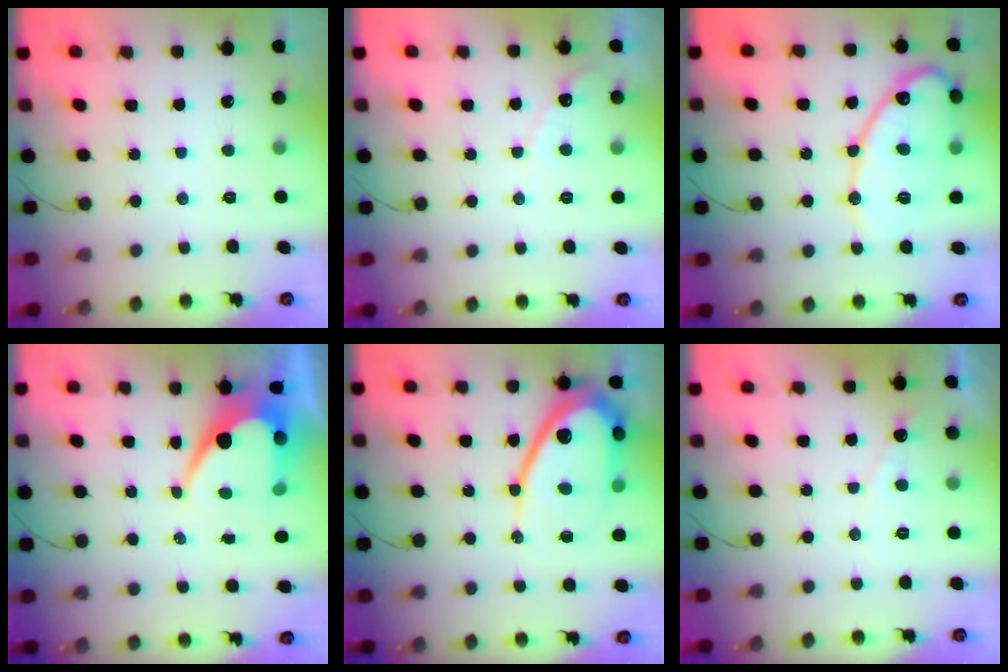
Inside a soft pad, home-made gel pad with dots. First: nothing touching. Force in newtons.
{"total": 4.2, "press": 4.2, "slide": 0.2}
{"total": 15.5, "press": 15.4, "slide": 0.7}
{"total": 10.2, "press": 10.2, "slide": 0.7}
{"total": 15.4, "press": 15.3, "slide": 1.4}
{"total": 5.9, "press": 5.9, "slide": 0.5}